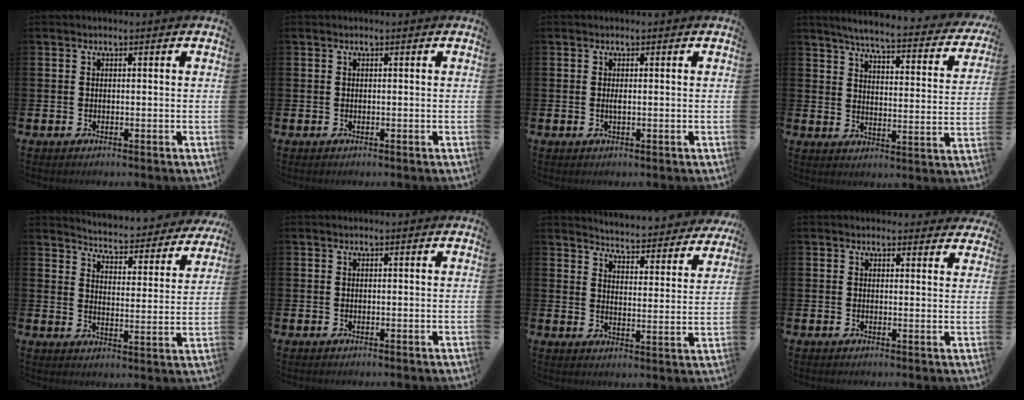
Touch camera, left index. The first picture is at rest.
{"total": 0.0}
{"total": 0.7, "force": [0.0, 0.1, 0.6], "torque": [-0.009, -0.002, -0.001]}
{"total": 5.3, "force": [4.9, 0.3, 2.1], "torque": [-0.055, -0.041, 0.076]}
{"total": 4.3, "force": [4.3, 0.4, 0.5], "torque": [-0.028, -0.044, 0.066]}
{"total": 0.0}
{"total": 4.8, "force": [4.8, 0.2, 0.3], "torque": [-0.024, -0.046, 0.078]}
{"total": 2.0, "force": [1.9, 0.6, 0.0], "torque": [0.006, -0.008, 0.034]}